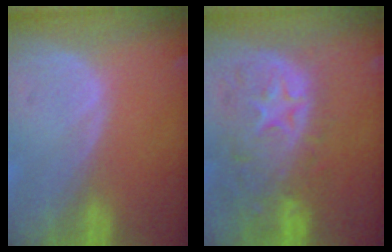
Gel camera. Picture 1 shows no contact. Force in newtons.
{"total": 11.0, "press": 9.8, "slide": 5.1}